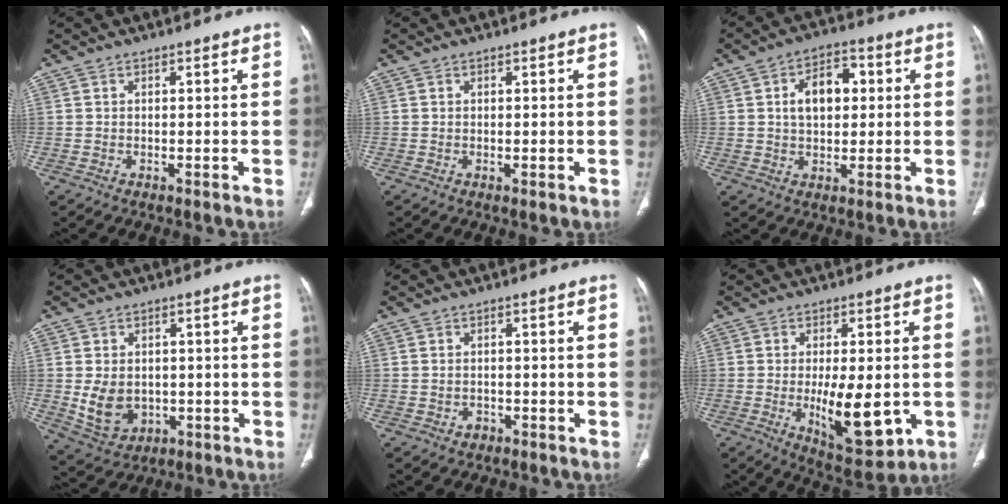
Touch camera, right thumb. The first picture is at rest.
{"total": 0.7, "force": [-0.1, 0.2, 0.7], "torque": [-0.016, -0.005, 0.001]}
{"total": 8.9, "force": [1.7, 5.7, 6.7], "torque": [-0.087, 0.013, 0.024]}
{"total": 7.8, "force": [-0.5, 6.0, 5.0], "torque": [-0.073, -0.004, 0.013]}
{"total": 1.4, "force": [-0.7, 1.1, 0.5], "torque": [-0.007, 0.009, -0.007]}
{"total": 12.7, "force": [-2.4, 5.2, 11.4], "torque": [-0.158, -0.020, -0.021]}